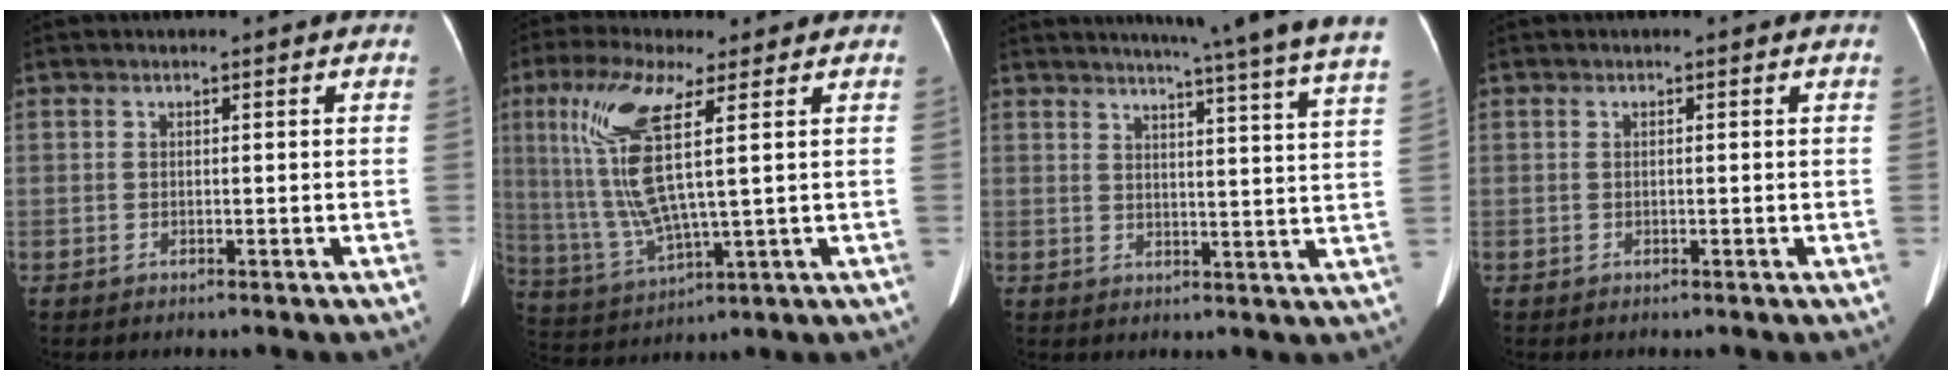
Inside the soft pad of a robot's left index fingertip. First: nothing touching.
{"total": 12.7, "force": [3.9, 1.7, 11.9], "torque": [-0.278, -0.005, 0.077]}
{"total": 21.7, "force": [19.3, -1.8, 9.8], "torque": [-0.138, -0.062, 0.224]}
{"total": 0.0}